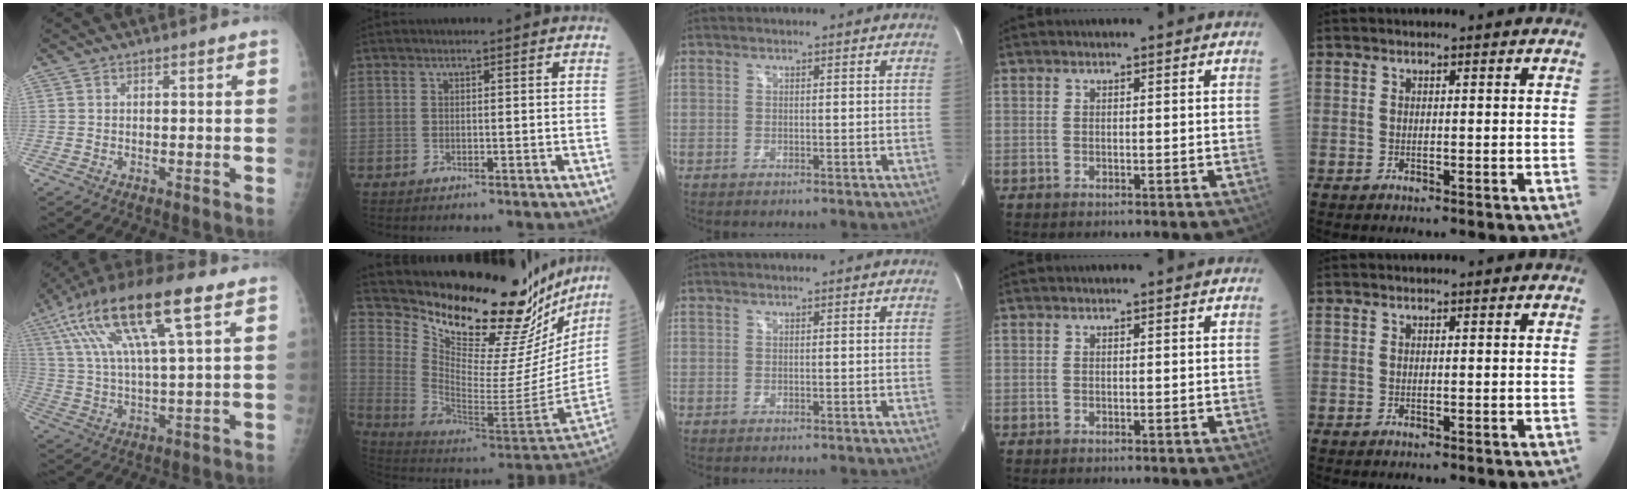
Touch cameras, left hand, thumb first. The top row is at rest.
{"thumb": {"total": 19.6, "force": [9.0, 4.7, 16.7], "torque": [-0.325, 0.005, 0.159]}, "index": {"total": 29.2, "force": [25.5, 6.8, 12.5], "torque": [-0.200, -0.101, 0.348]}}